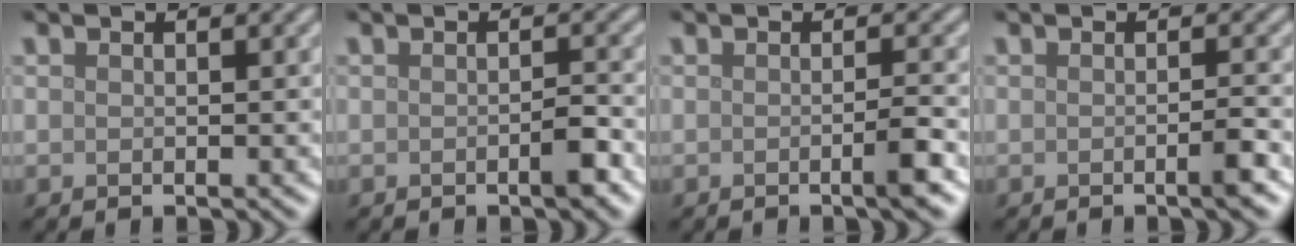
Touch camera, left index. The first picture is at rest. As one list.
[{"total": 1.4, "force": [-0.6, 0.3, 1.3], "torque": [-0.020, 0.000, -0.010]}, {"total": 2.0, "force": [-0.6, 0.3, 1.9], "torque": [-0.027, -0.001, -0.014]}, {"total": 1.6, "force": [-0.5, 0.2, 1.5], "torque": [-0.021, -0.001, -0.013]}]